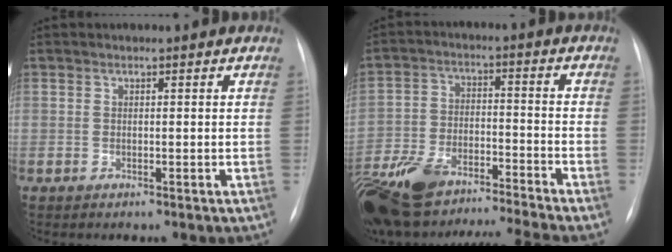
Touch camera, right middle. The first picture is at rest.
{"total": 16.4, "force": [-14.0, 1.7, 8.4], "torque": [-0.176, 0.008, -0.248]}